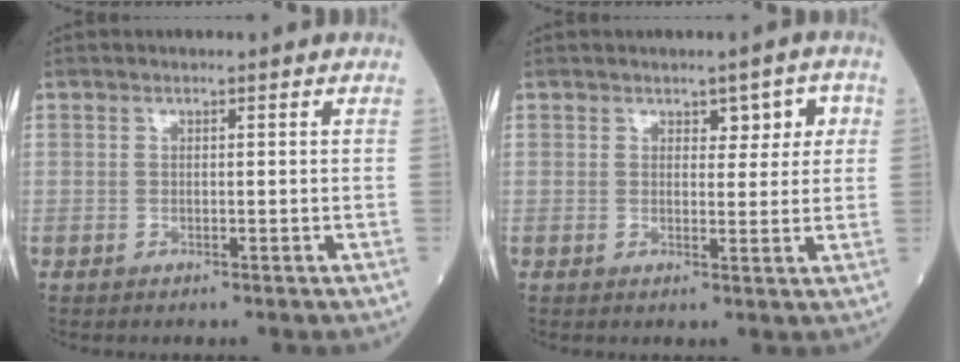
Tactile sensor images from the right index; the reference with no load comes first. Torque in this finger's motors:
{"motor_torque": [0.07, 0.06, 0.07, 0.01]}